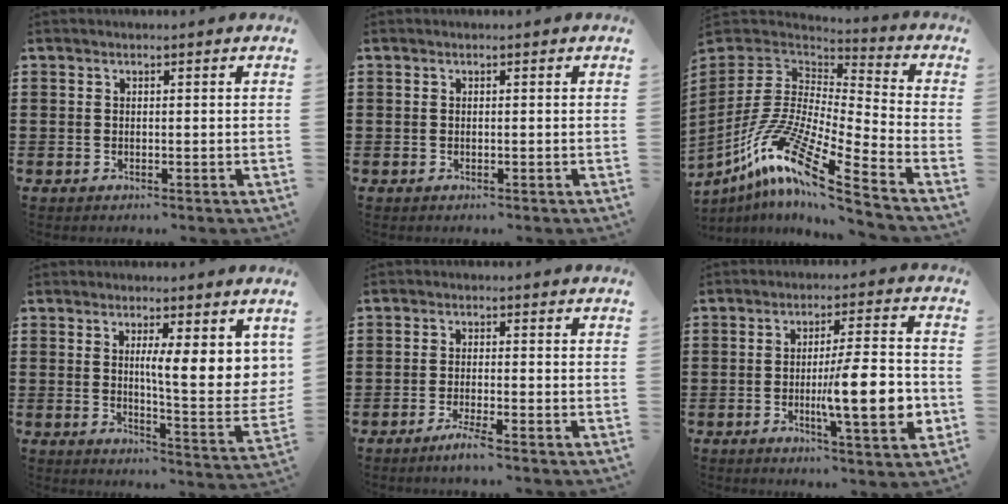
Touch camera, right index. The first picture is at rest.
{"total": 0.0}
{"total": 14.0, "force": [-9.7, 1.7, 10.0], "torque": [-0.217, -0.003, -0.197]}
{"total": 8.1, "force": [2.8, 1.7, 7.5], "torque": [-0.115, -0.023, 0.040]}
{"total": 3.0, "force": [-2.0, -0.2, 2.2], "torque": [-0.050, -0.013, -0.038]}
{"total": 12.2, "force": [-2.4, 2.3, 11.8], "torque": [-0.174, -0.013, -0.042]}